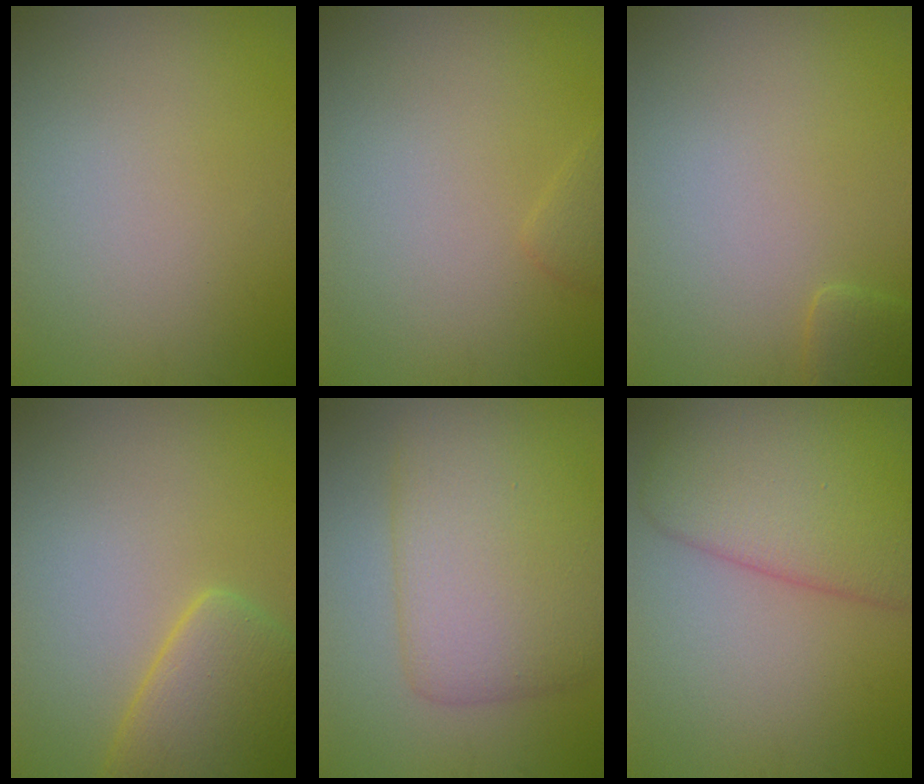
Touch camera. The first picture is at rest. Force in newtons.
{"total": 1.0, "press": 1.0, "slide": 0.1}
{"total": 1.6, "press": 1.6, "slide": 0.1}
{"total": 6.1, "press": 6.1, "slide": 0.5}
{"total": 7.3, "press": 7.3, "slide": 0.1}
{"total": 7.8, "press": 7.8, "slide": 0.5}